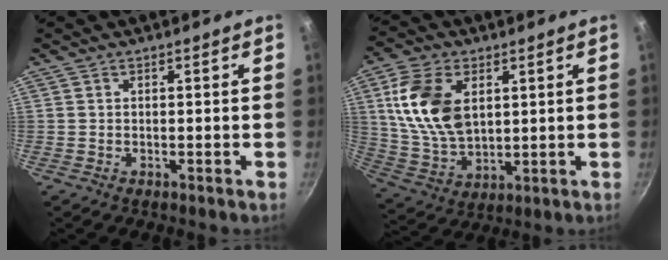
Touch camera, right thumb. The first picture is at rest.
{"total": 14.8, "force": [3.9, 9.2, 10.9], "torque": [-0.193, -0.015, 0.086]}